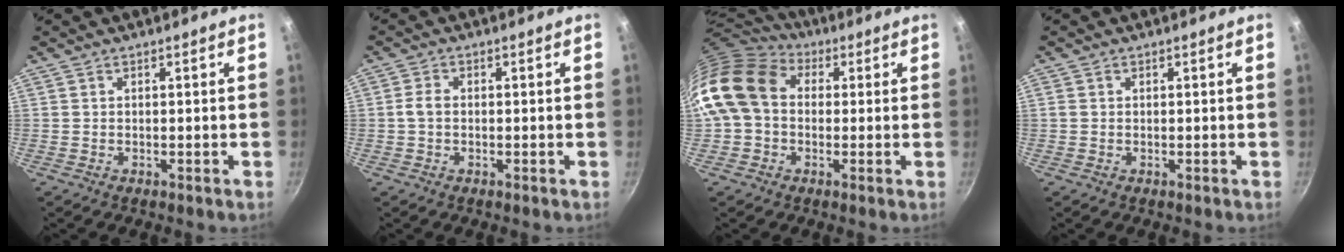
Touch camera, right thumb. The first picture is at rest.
{"total": 2.3, "force": [-0.2, 1.6, 1.7], "torque": [-0.034, 0.011, -0.006]}
{"total": 14.2, "force": [1.7, 11.0, 8.8], "torque": [-0.145, 0.023, 0.014]}
{"total": 0.9, "force": [0.2, 0.8, 0.4], "torque": [-0.008, 0.003, 0.002]}